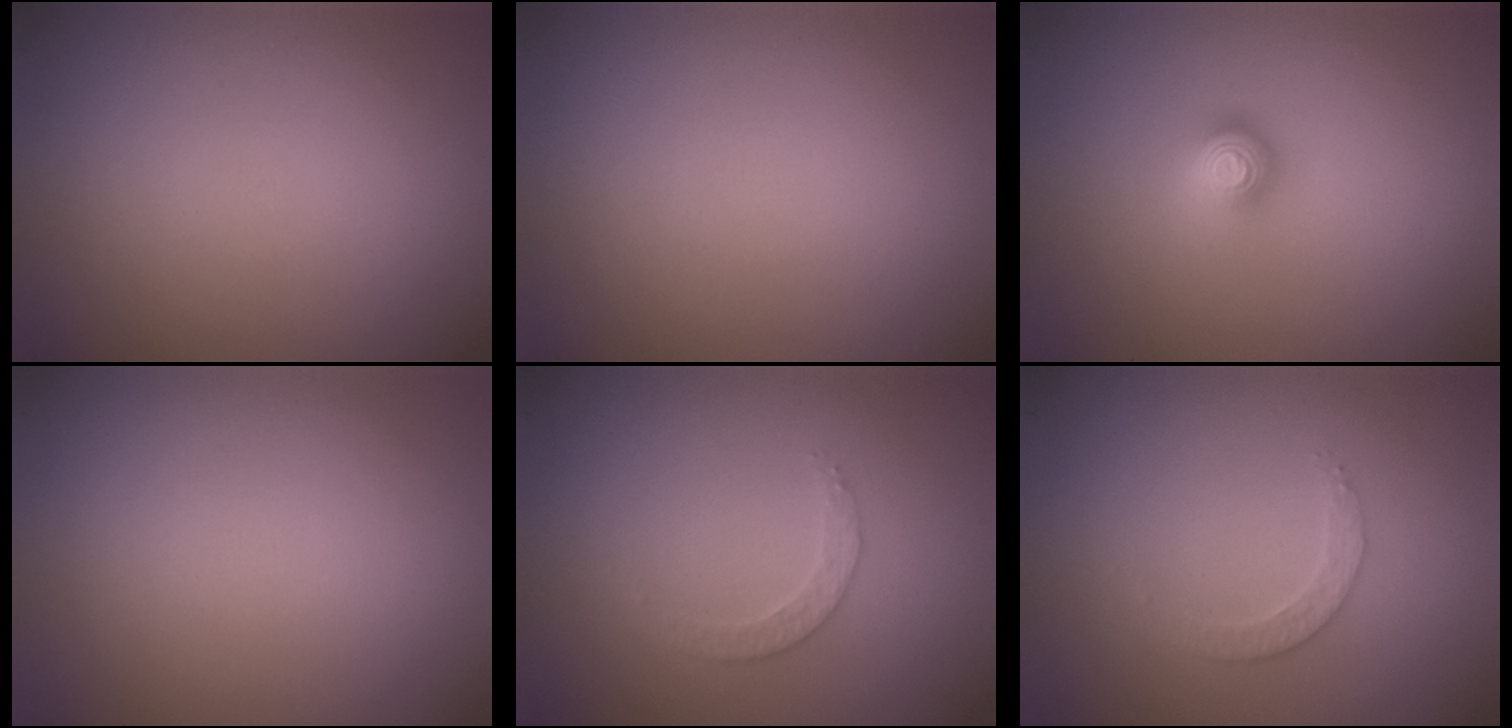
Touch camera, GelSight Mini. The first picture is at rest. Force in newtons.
{"total": 0.0}
{"total": 2.3, "press": 1.5, "slide": 1.8}
{"total": 0.0}
{"total": 1.6, "press": 1.5, "slide": 0.3}
{"total": 1.6, "press": 1.5, "slide": 0.3}